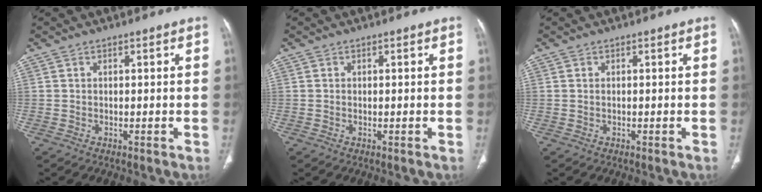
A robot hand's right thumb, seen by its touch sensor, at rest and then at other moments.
{"total": 0.0}
{"total": 0.0}